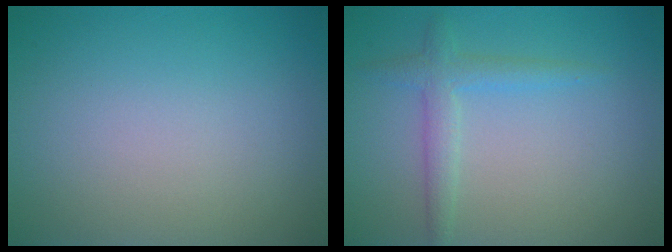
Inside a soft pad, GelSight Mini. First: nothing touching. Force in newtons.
{"total": 2.2, "press": 2.2, "slide": 0.1}